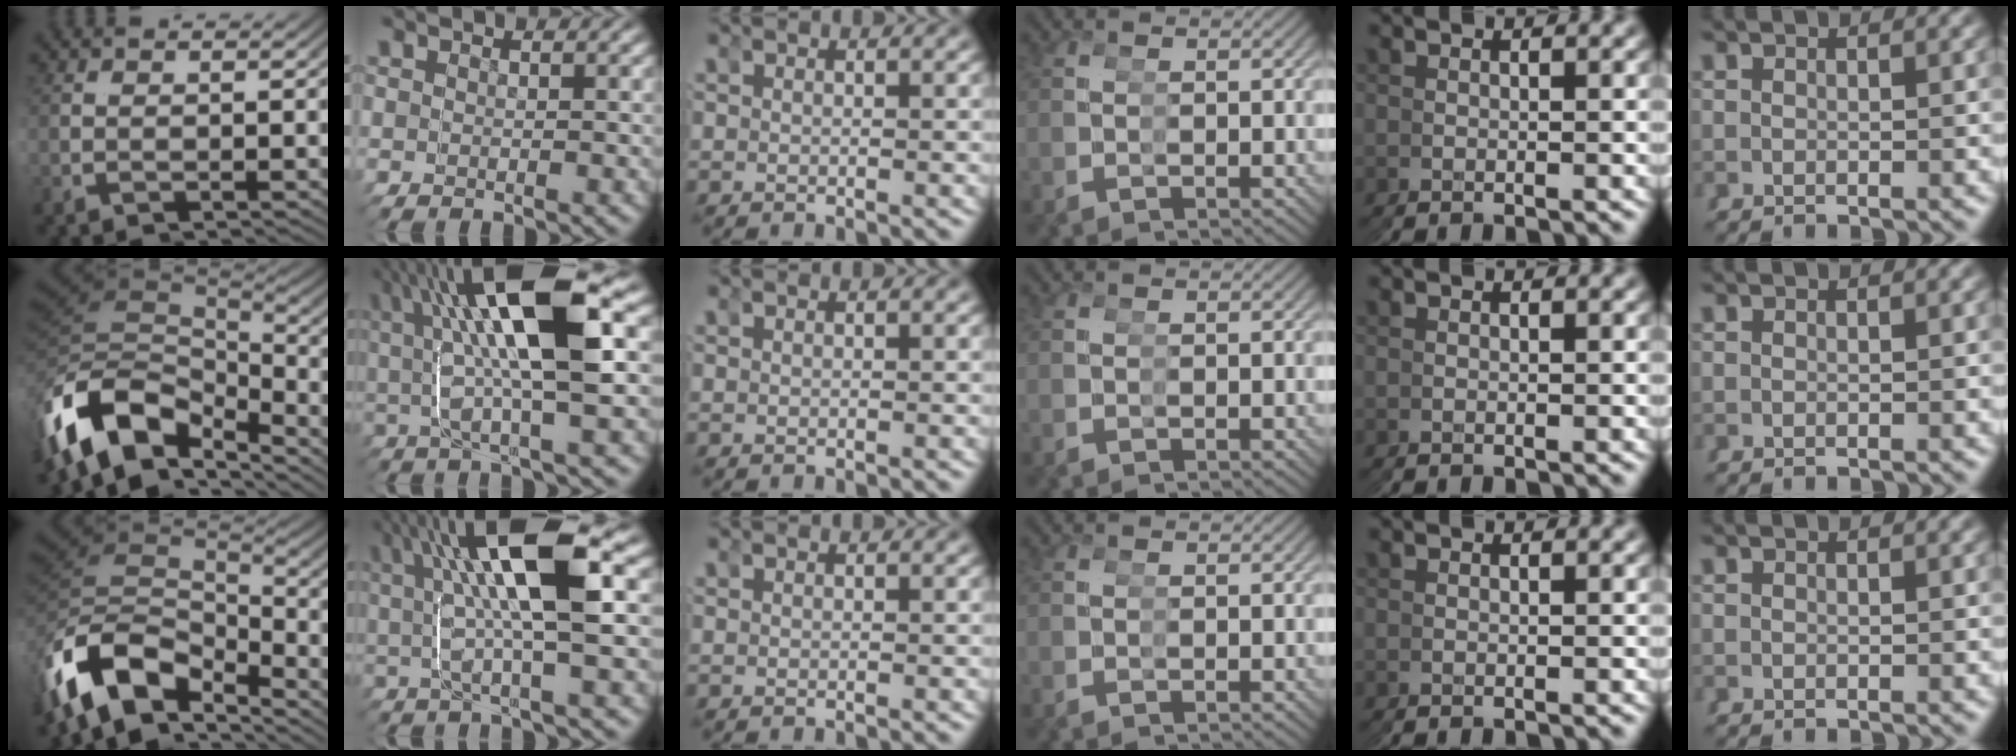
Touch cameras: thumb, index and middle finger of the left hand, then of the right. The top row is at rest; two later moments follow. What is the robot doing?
{"motion": "grasp_and_lifting", "object": "toy banana"}